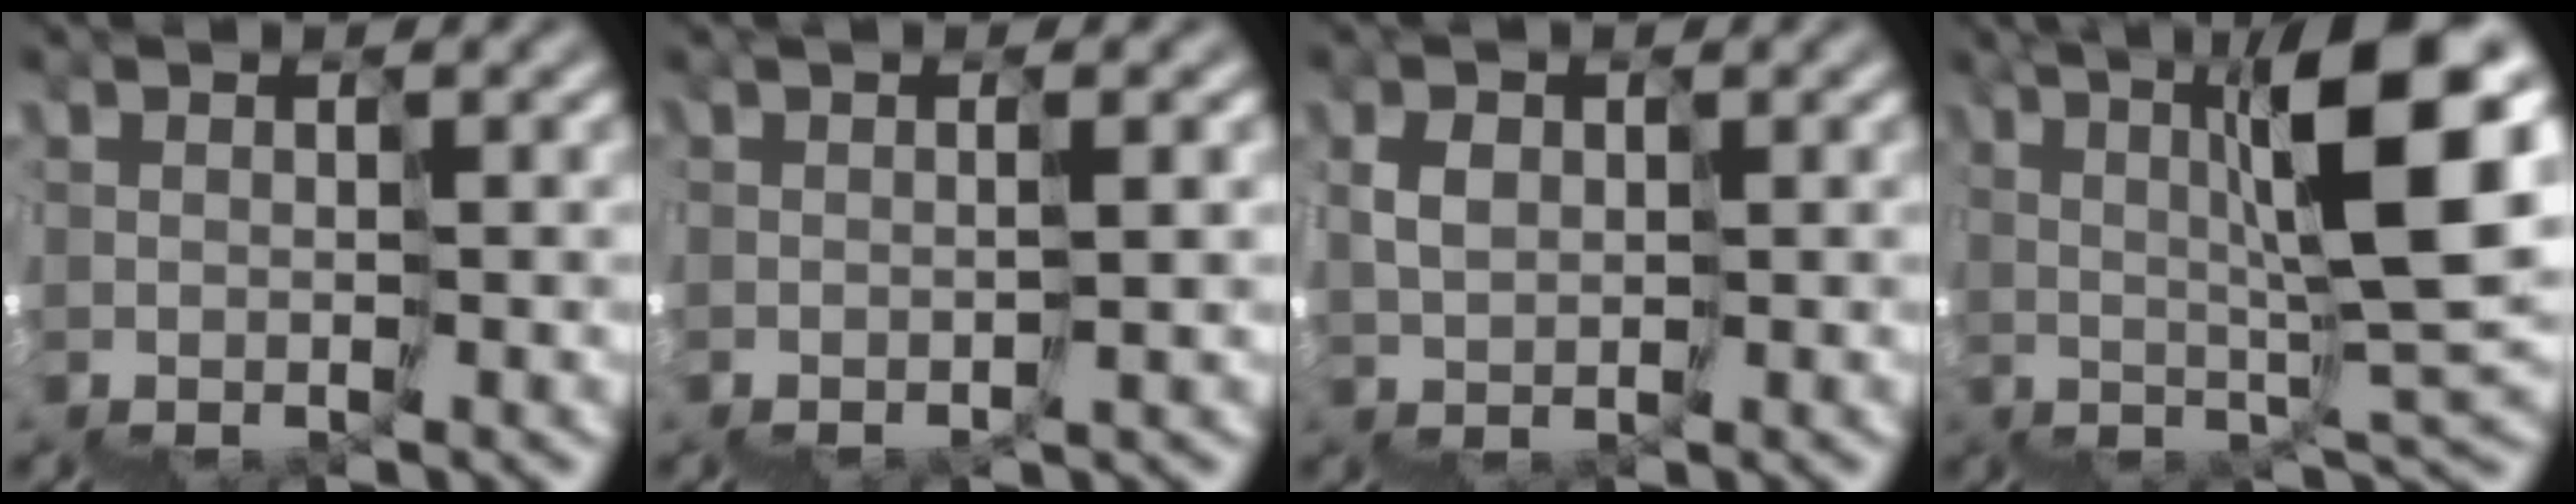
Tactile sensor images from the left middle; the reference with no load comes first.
{"total": 2.6, "force": [1.1, 0.1, 2.3], "torque": [-0.018, 0.013, 0.025]}
{"total": 0.7, "force": [0.6, 0.1, 0.3], "torque": [-0.016, 0.018, 0.007]}
{"total": 9.3, "force": [3.2, 0.1, 8.7], "torque": [-0.133, 0.033, 0.054]}